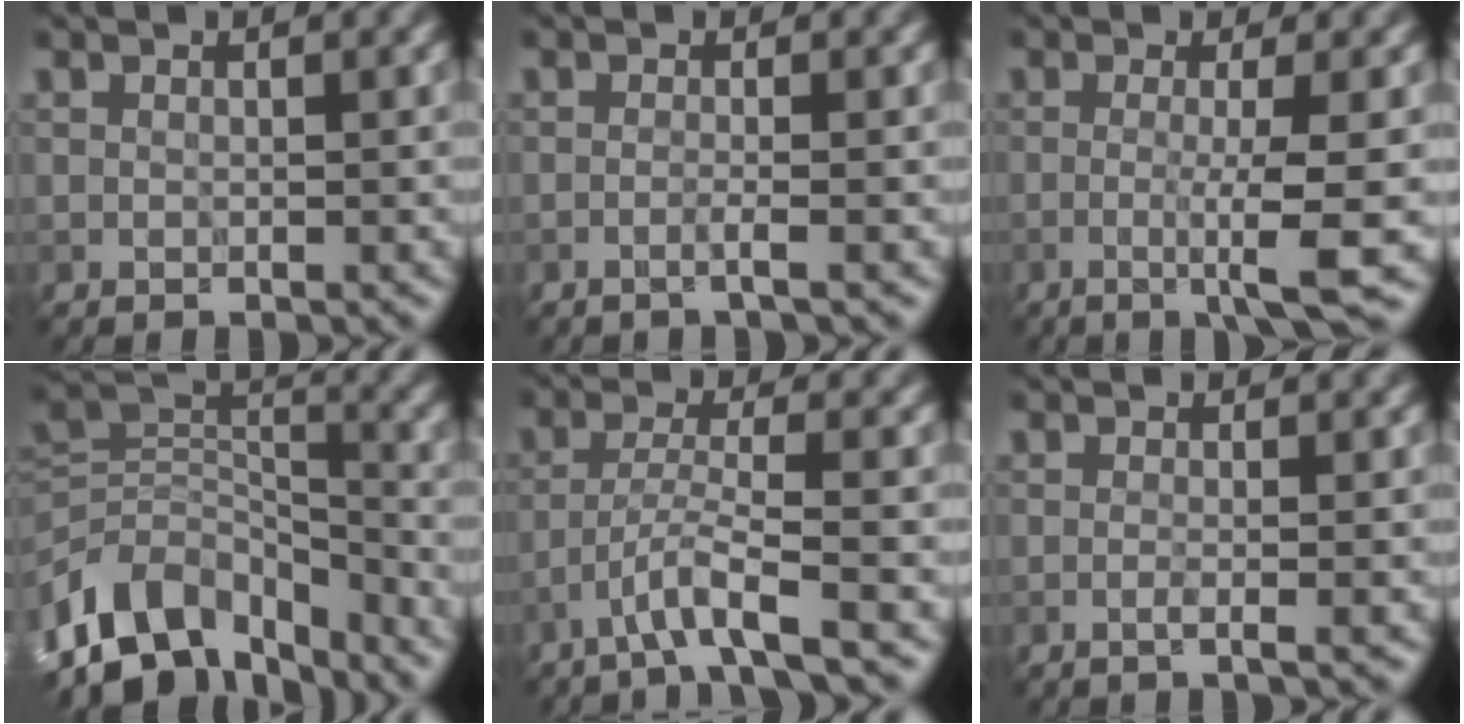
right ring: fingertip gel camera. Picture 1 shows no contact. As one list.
[{"total": 1.2, "force": [-0.5, 0.2, 1.0], "torque": [-0.012, 0.000, -0.018]}, {"total": 4.7, "force": [-1.2, 0.5, 4.5], "torque": [-0.073, -0.003, -0.030]}, {"total": 10.2, "force": [-6.2, 6.2, 5.3], "torque": [-0.093, 0.009, -0.124]}, {"total": 3.7, "force": [-2.3, 0.0, 2.8], "torque": [-0.051, 0.013, -0.056]}, {"total": 1.9, "force": [-0.1, 0.9, 1.7], "torque": [-0.003, 0.001, -0.019]}]